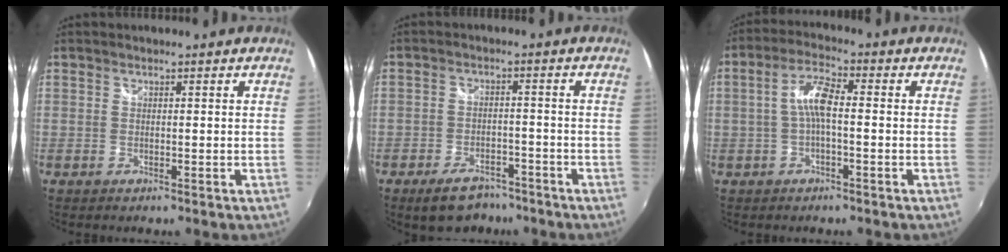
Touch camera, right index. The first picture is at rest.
{"total": 8.6, "force": [-6.4, 4.5, 3.5], "torque": [-0.084, 0.007, -0.090]}
{"total": 5.7, "force": [-0.7, 1.5, 5.4], "torque": [-0.112, 0.015, -0.014]}